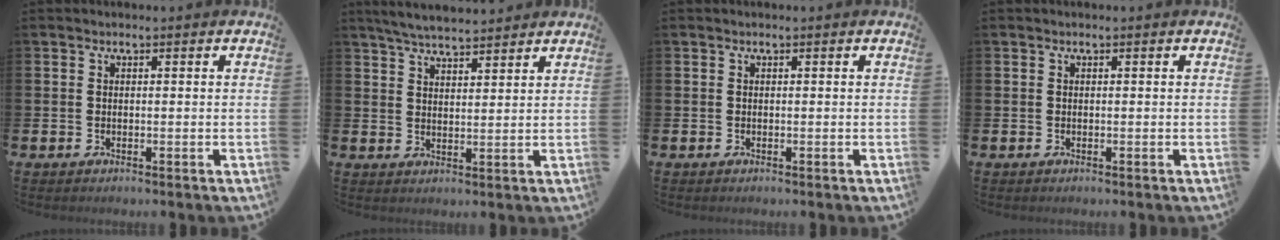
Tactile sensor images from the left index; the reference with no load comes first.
{"total": 4.7, "force": [4.6, 0.4, 0.9], "torque": [-0.029, -0.019, 0.084]}
{"total": 0.0}
{"total": 0.0}